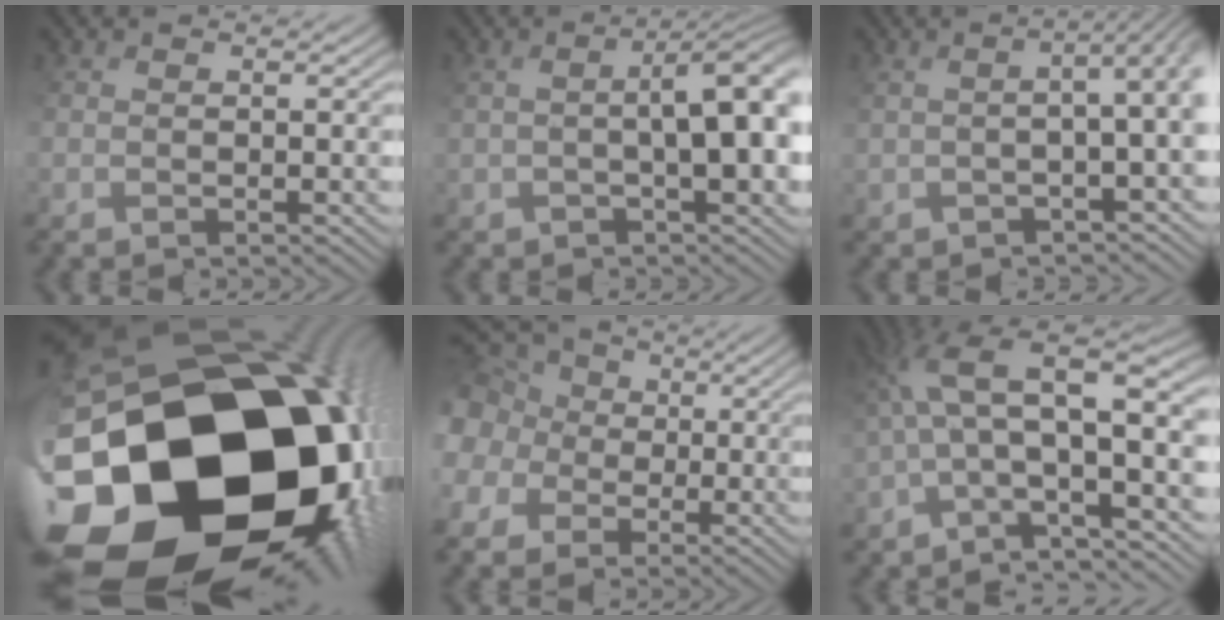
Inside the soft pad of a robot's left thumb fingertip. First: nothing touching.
{"total": 6.0, "force": [0.0, 1.6, 5.8], "torque": [-0.070, 0.012, 0.008]}
{"total": 6.1, "force": [-0.4, 1.9, 5.8], "torque": [-0.037, 0.011, -0.005]}
{"total": 23.9, "force": [-7.4, 19.4, 11.8], "torque": [-0.184, -0.088, -0.131]}
{"total": 14.7, "force": [-0.3, 13.9, 4.8], "torque": [-0.190, -0.004, -0.037]}
{"total": 10.8, "force": [-0.7, 3.1, 10.4], "torque": [-0.202, 0.023, -0.003]}